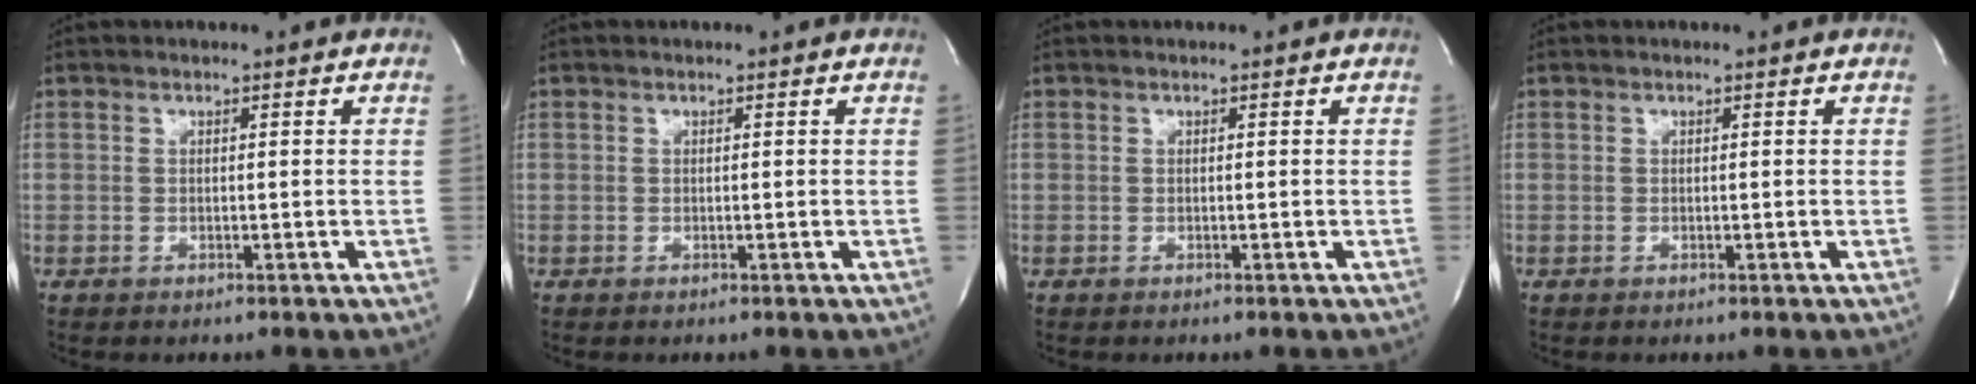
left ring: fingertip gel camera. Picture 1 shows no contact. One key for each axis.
{"total": 0.0}
{"total": 0.0}
{"total": 0.0}